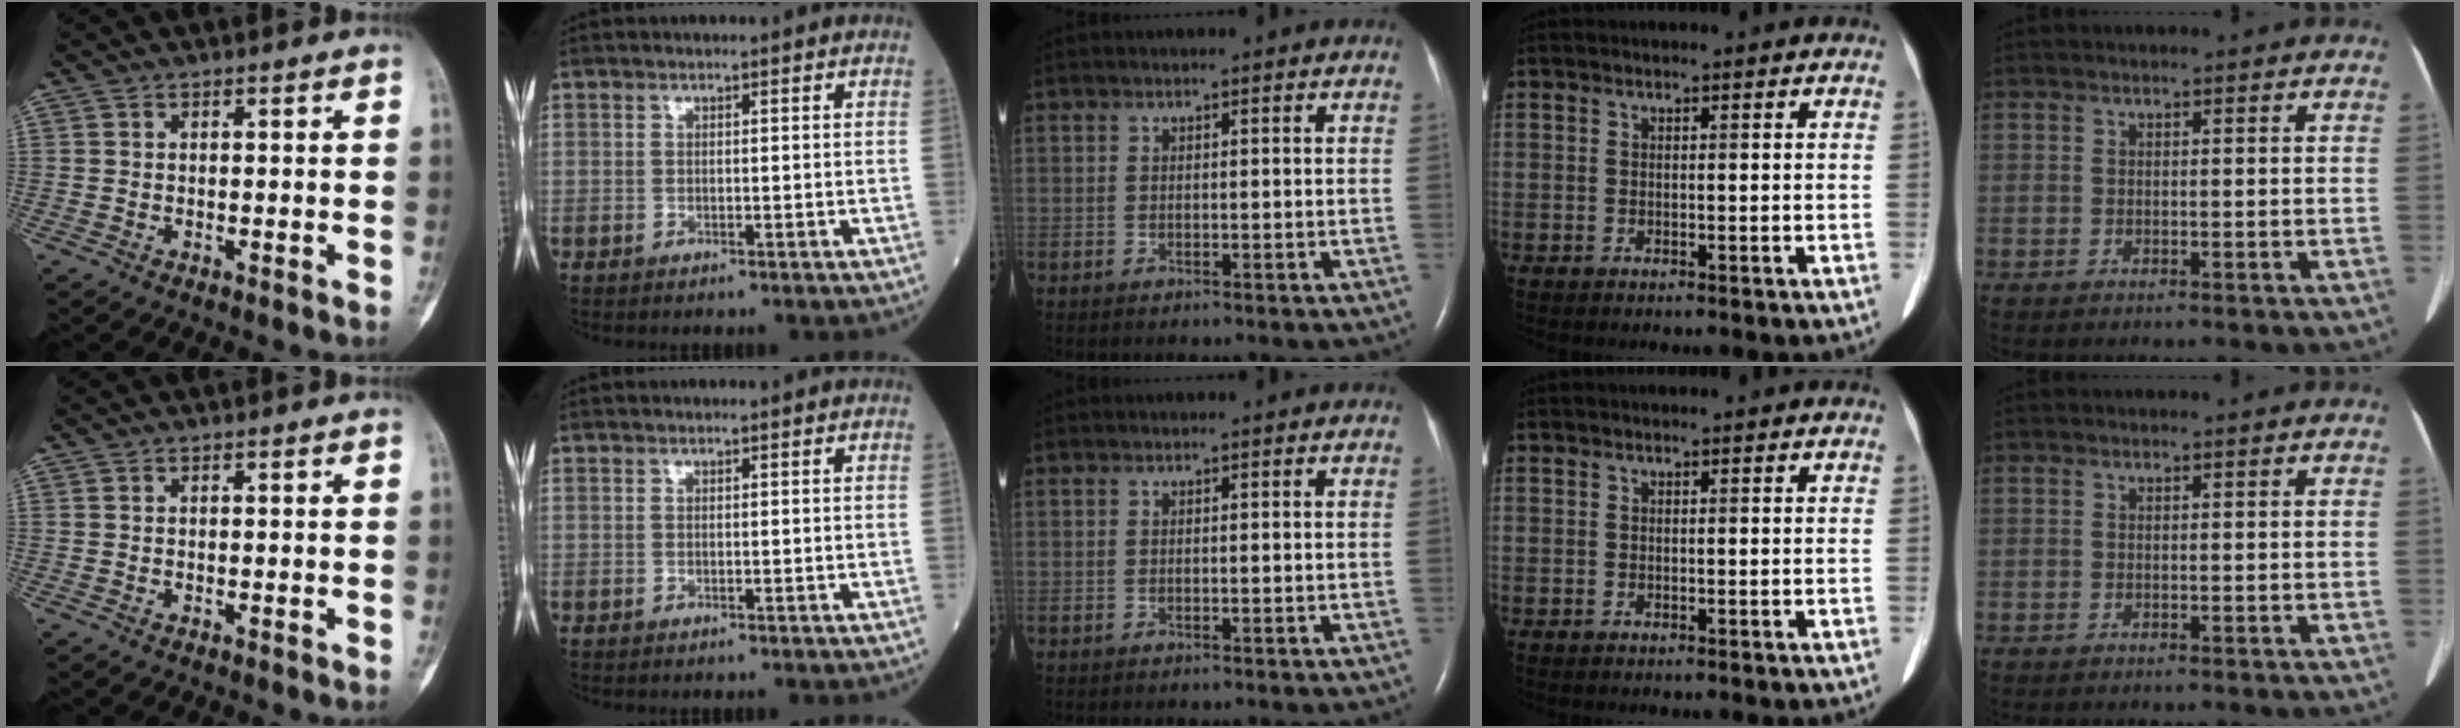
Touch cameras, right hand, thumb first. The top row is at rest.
{}